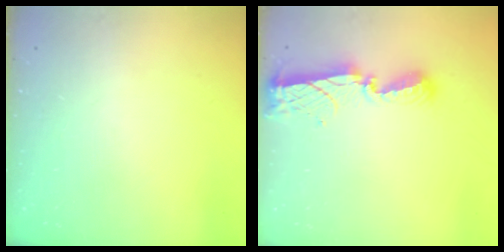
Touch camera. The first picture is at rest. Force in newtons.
{"total": 8.4, "press": 8.4, "slide": 0.8}